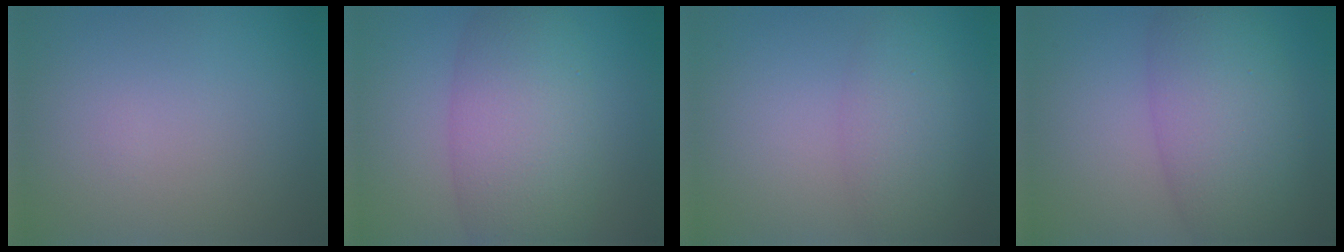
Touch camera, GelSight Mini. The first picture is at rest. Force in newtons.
{"total": 7.9, "press": 7.9, "slide": 0.2}
{"total": 4.8, "press": 4.8, "slide": 0.2}
{"total": 7.7, "press": 7.7, "slide": 0.4}